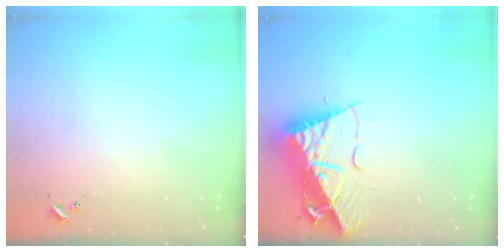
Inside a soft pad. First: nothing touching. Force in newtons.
{"total": 13.6, "press": 13.6, "slide": 1.1}